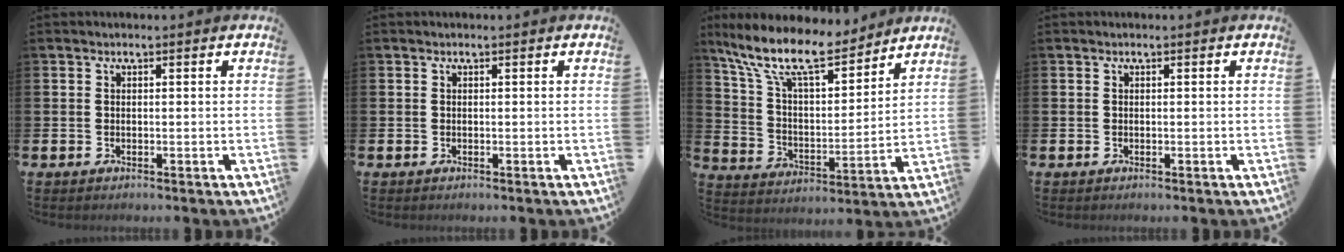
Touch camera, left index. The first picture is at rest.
{"total": 0.0}
{"total": 12.5, "force": [10.7, 3.6, 5.6], "torque": [-0.146, -0.060, 0.186]}
{"total": 0.0}